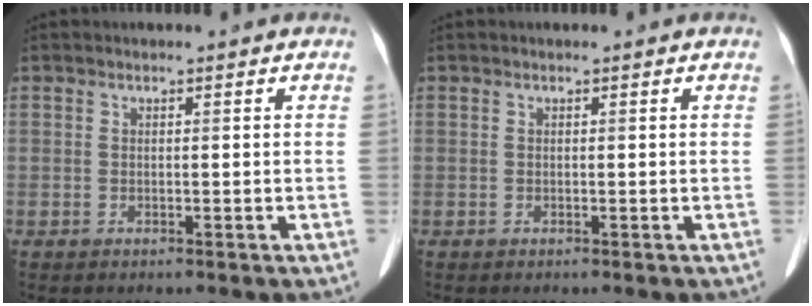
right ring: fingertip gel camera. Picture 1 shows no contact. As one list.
[{"total": 0.0}]